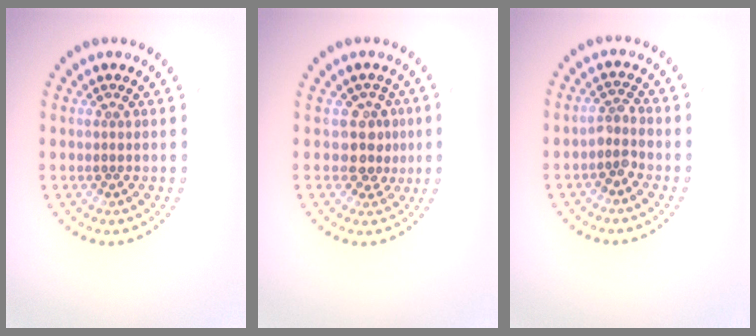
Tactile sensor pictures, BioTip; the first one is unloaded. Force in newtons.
{"total": 2.6, "press": 2.0, "slide": 1.6}
{"total": 1.8, "press": 1.3, "slide": 1.2}